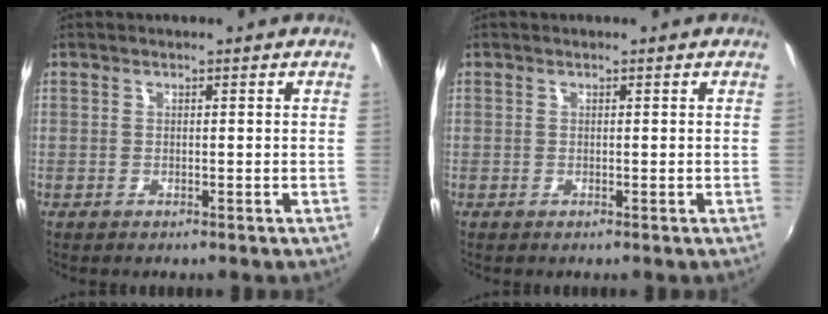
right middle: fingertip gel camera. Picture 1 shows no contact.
{"total": 0.0}